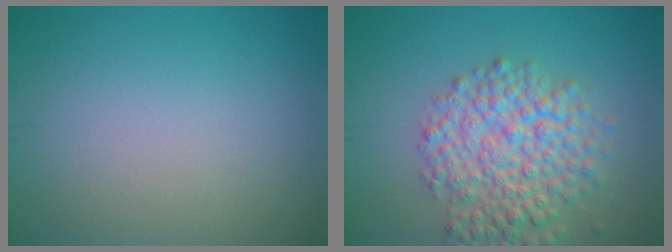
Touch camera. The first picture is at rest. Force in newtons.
{"total": 6.2, "press": 6.2, "slide": 0.2}